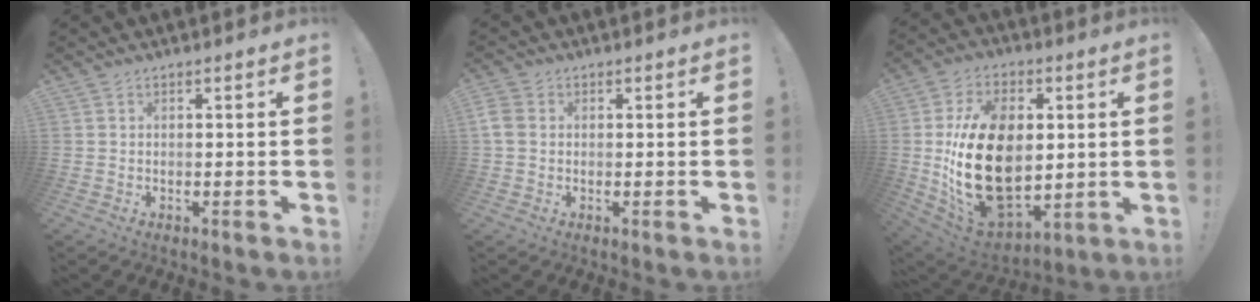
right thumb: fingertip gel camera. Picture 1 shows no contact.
{"total": 4.2, "force": [0.3, 3.3, 2.5], "torque": [-0.063, 0.006, 0.007]}
{"total": 28.7, "force": [0.1, 18.8, 21.7], "torque": [-0.419, -0.006, 0.021]}